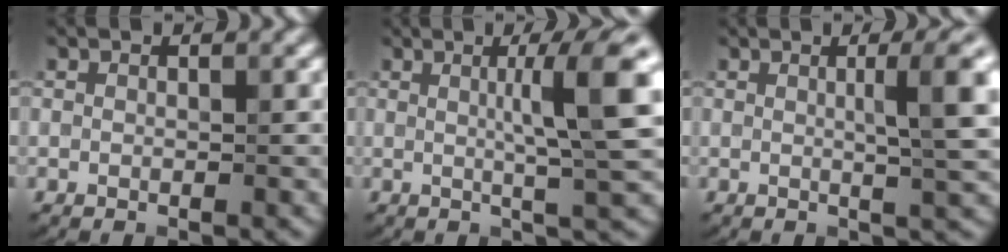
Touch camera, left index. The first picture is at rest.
{"total": 6.7, "force": [1.1, 0.9, 6.5], "torque": [-0.092, 0.010, 0.016]}
{"total": 5.3, "force": [0.8, 1.0, 5.1], "torque": [-0.065, 0.010, 0.011]}